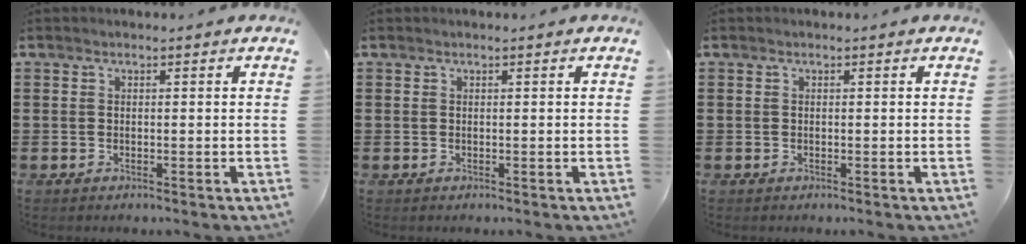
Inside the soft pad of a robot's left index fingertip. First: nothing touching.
{"total": 0.0}
{"total": 0.0}